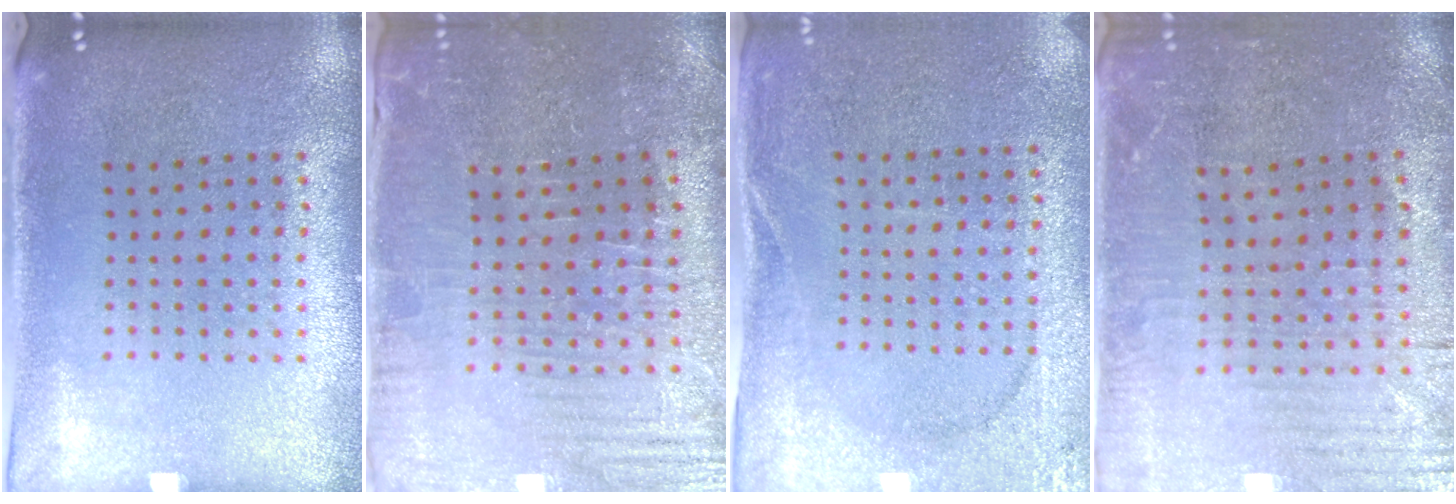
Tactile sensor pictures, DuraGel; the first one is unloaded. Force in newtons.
{"total": 1.8, "press": 1.8, "slide": 0.3}
{"total": 2.6, "press": 2.5, "slide": 0.4}
{"total": 1.4, "press": 1.3, "slide": 0.5}